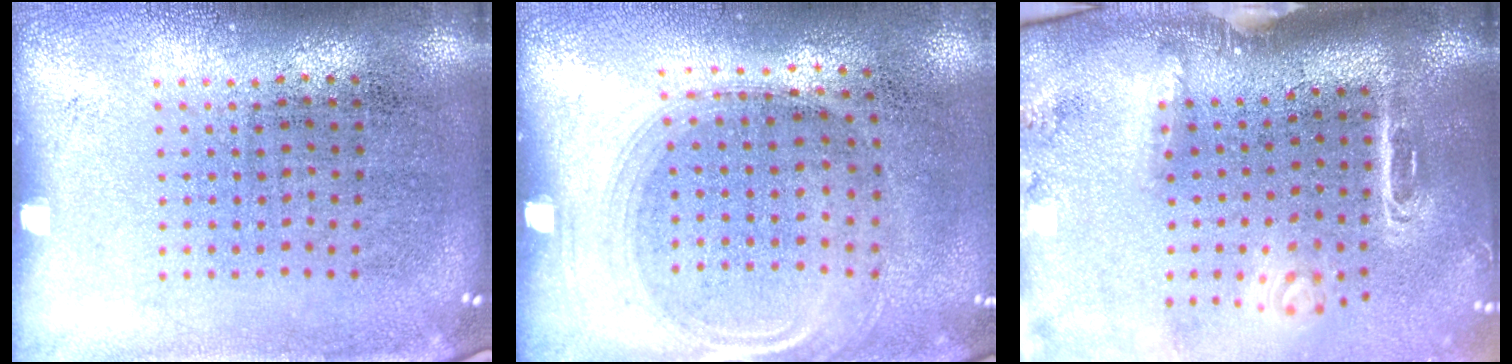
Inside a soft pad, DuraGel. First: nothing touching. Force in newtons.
{"total": 1.5, "press": 1.3, "slide": 0.7}
{"total": 3.1, "press": 2.1, "slide": 2.3}